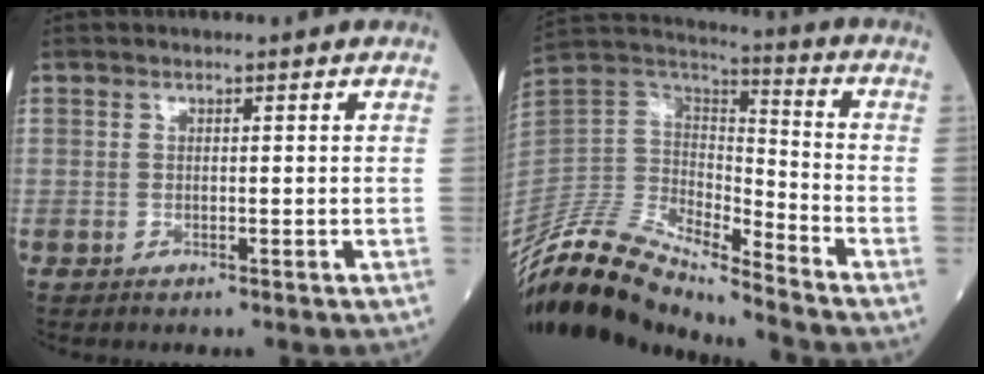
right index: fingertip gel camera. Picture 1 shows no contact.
{"total": 17.4, "force": [-15.8, 2.5, 6.8], "torque": [-0.135, 0.037, -0.305]}